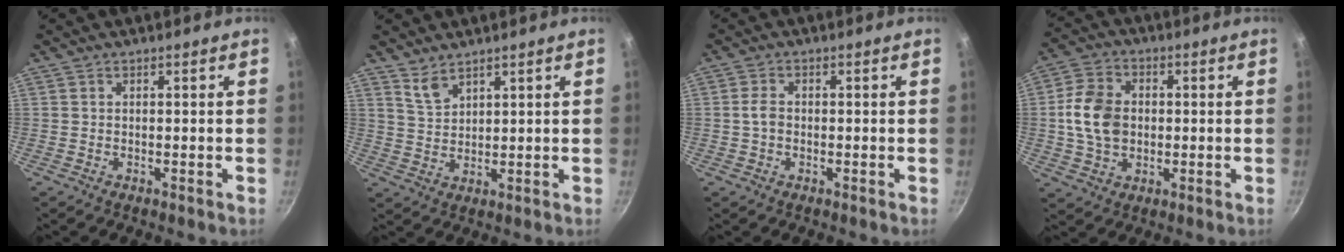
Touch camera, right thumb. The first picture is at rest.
{"total": 3.8, "force": [3.1, 1.5, 1.6], "torque": [-0.030, -0.019, 0.068]}
{"total": 2.7, "force": [-0.2, 1.9, 1.9], "torque": [-0.038, 0.010, -0.008]}
{"total": 11.0, "force": [0.3, 8.2, 7.4], "torque": [-0.121, 0.011, -0.003]}